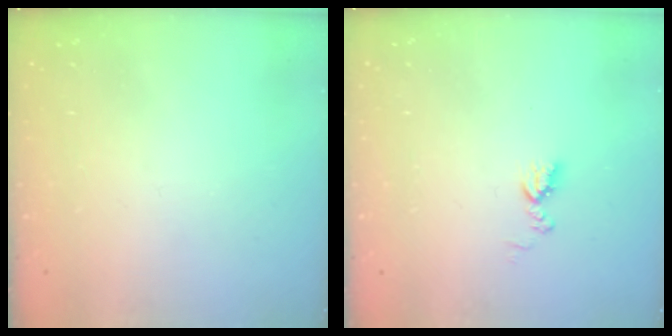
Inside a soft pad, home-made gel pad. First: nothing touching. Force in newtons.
{"total": 6.9, "press": 6.8, "slide": 0.8}